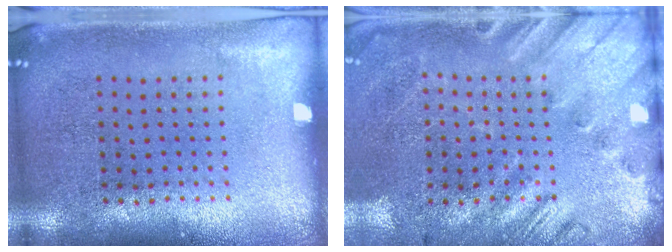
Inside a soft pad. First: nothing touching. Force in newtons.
{"total": 2.6, "press": 1.9, "slide": 1.7}